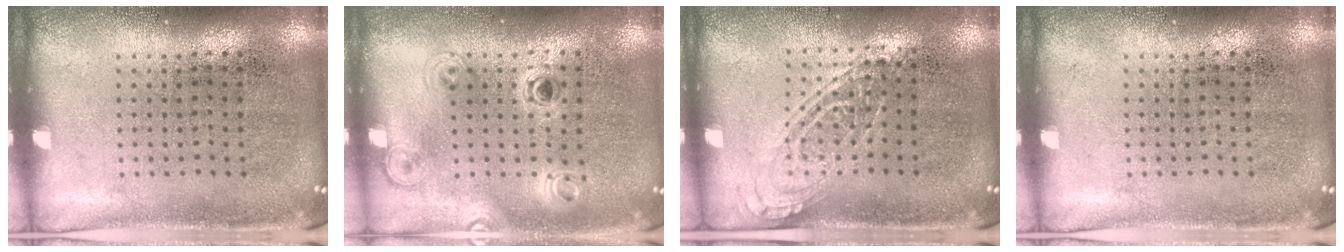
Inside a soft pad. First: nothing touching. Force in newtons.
{"total": 1.2, "press": 1.2, "slide": 0.5}
{"total": 1.3, "press": 1.2, "slide": 0.6}
{"total": 0.0}